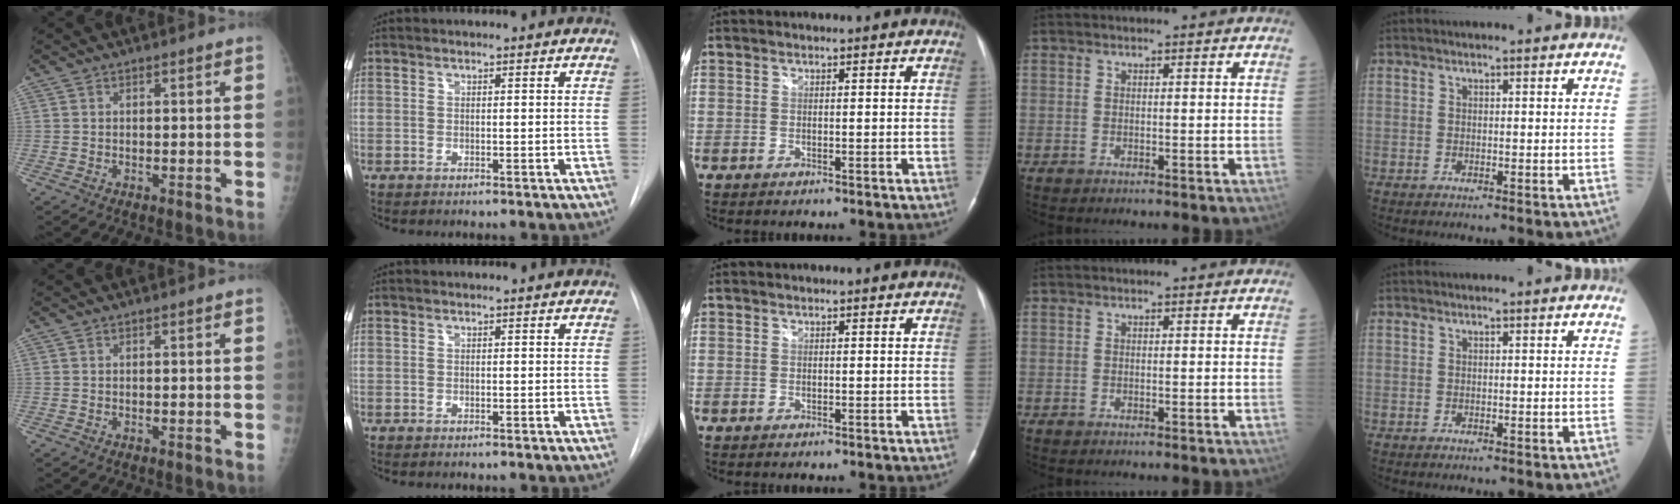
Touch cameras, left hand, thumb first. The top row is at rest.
{}